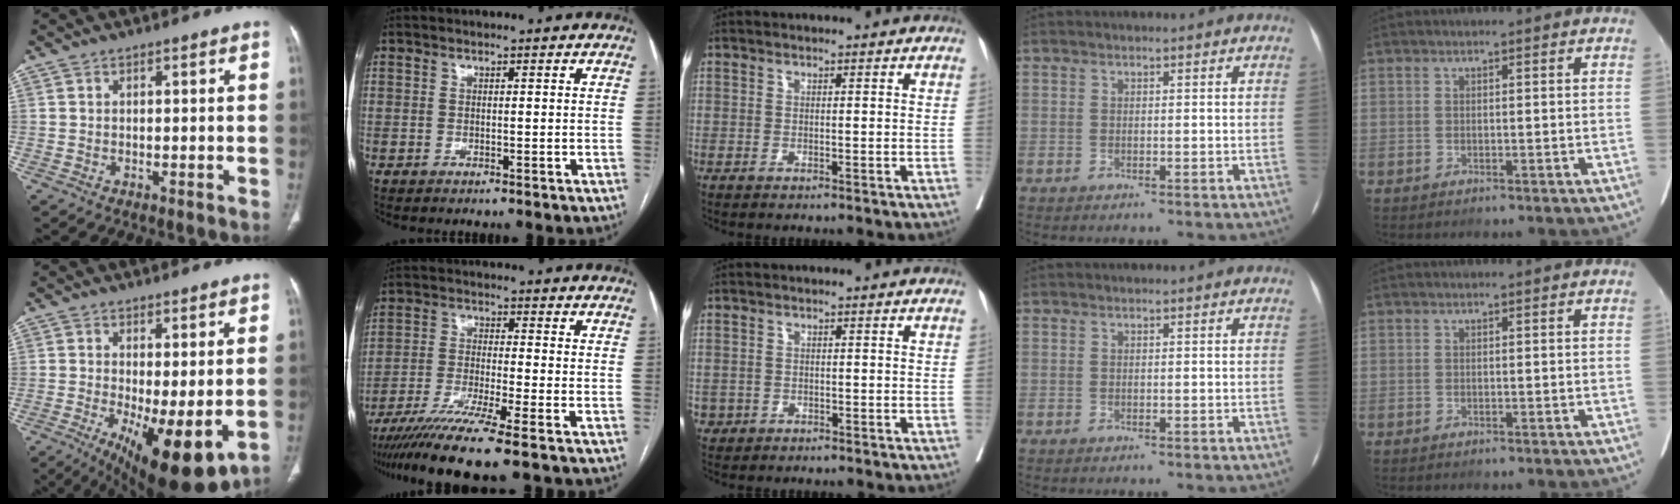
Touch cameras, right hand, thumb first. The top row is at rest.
{"thumb": {"total": 14.0, "force": [-3.3, 4.6, 12.8], "torque": [-0.187, -0.026, -0.032]}, "index": {"total": 11.0, "force": [-8.5, -1.5, 6.8], "torque": [-0.110, -0.032, -0.140]}, "middle": {"total": 1.4, "force": [-0.5, 1.3, 0.1], "torque": [0.001, 0.007, -0.003]}}